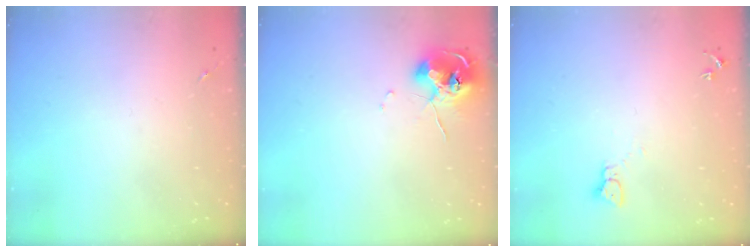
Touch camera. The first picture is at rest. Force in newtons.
{"total": 10.1, "press": 10.0, "slide": 0.9}
{"total": 2.3, "press": 2.3, "slide": 0.3}